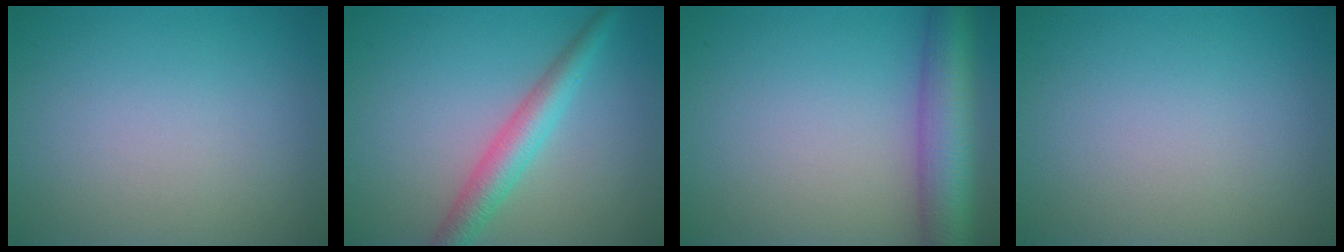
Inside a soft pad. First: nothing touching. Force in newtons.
{"total": 3.8, "press": 3.8, "slide": 0.1}
{"total": 7.1, "press": 7.1, "slide": 0.2}
{"total": 0.0}